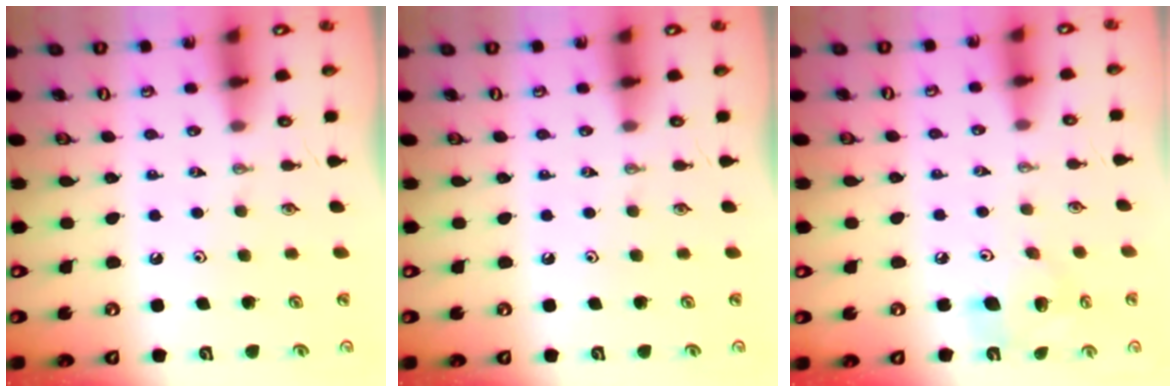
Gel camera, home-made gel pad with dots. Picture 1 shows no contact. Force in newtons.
{"total": 0.0}
{"total": 11.3, "press": 11.2, "slide": 1.4}